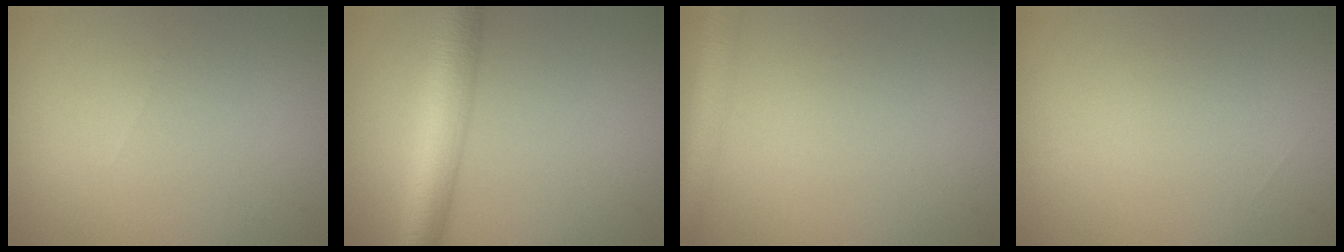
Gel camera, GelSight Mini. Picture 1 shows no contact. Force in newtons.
{"total": 6.2, "press": 6.2, "slide": 0.2}
{"total": 2.8, "press": 2.8, "slide": 0.2}
{"total": 0.0}